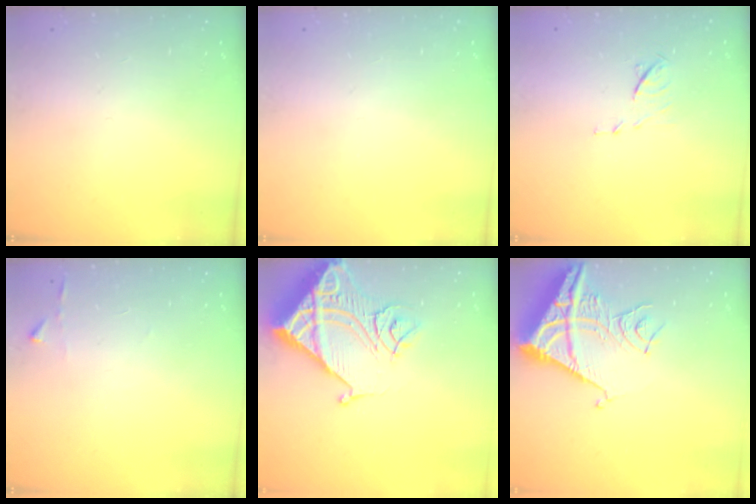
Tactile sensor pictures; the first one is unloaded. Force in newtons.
{"total": 0.0}
{"total": 6.9, "press": 6.9, "slide": 0.7}
{"total": 2.9, "press": 2.9, "slide": 0.3}
{"total": 14.2, "press": 14.1, "slide": 1.8}
{"total": 12.2, "press": 12.1, "slide": 1.5}